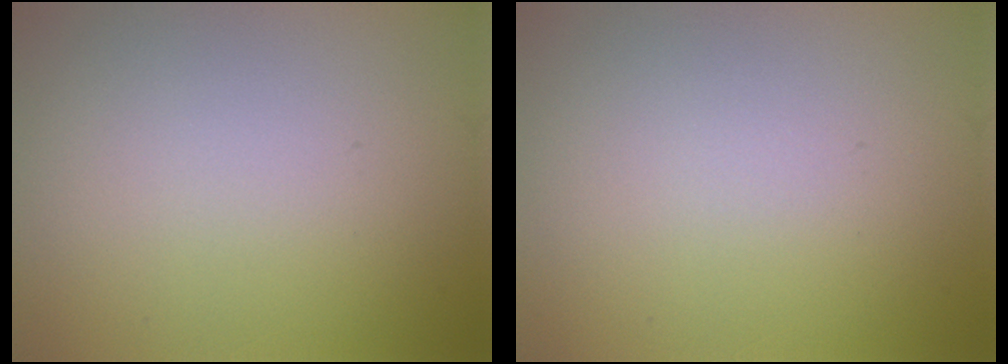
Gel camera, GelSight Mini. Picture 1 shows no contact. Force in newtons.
{"total": 0.0}